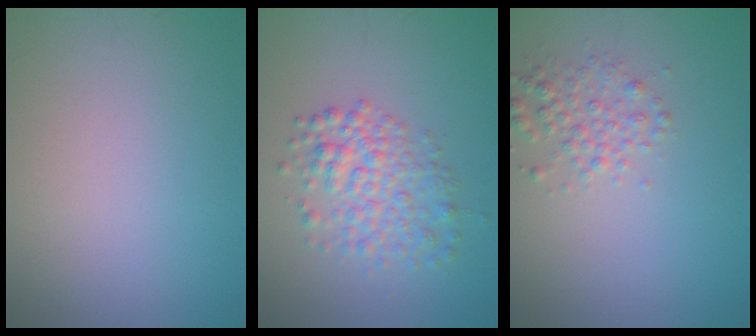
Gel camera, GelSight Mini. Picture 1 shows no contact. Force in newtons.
{"total": 3.9, "press": 3.9, "slide": 0.2}
{"total": 2.2, "press": 2.2, "slide": 0.0}